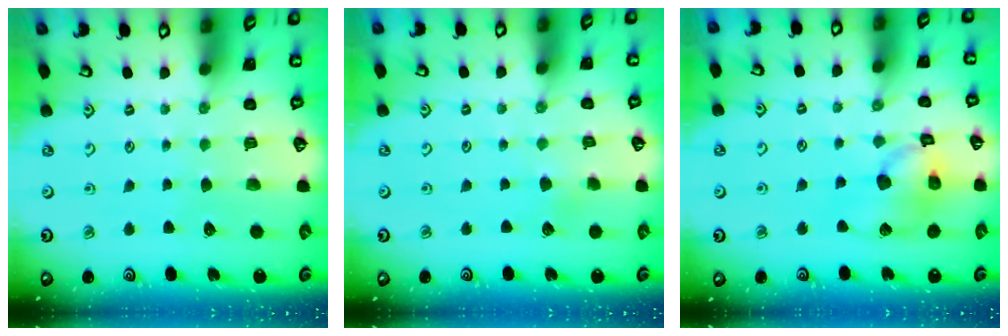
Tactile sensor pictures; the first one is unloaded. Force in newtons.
{"total": 2.4, "press": 2.4, "slide": 0.3}
{"total": 13.7, "press": 13.6, "slide": 1.8}